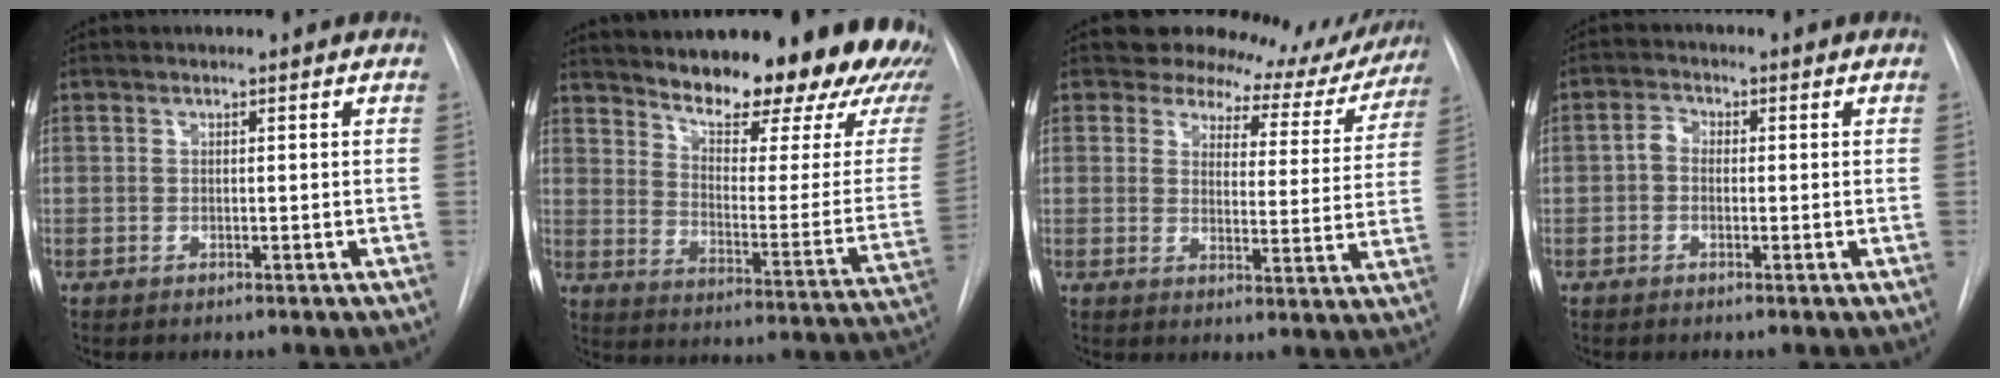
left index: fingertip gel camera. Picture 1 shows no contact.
{"total": 26.6, "force": [21.2, 4.7, 15.4], "torque": [-0.225, -0.071, 0.274]}
{"total": 12.4, "force": [11.5, 4.4, 0.7], "torque": [0.021, -0.025, 0.110]}
{"total": 2.1, "force": [-0.2, 1.6, 1.4], "torque": [-0.025, 0.011, -0.008]}